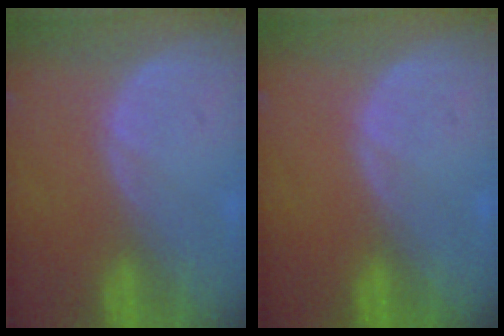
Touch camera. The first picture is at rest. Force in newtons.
{"total": 0.0}